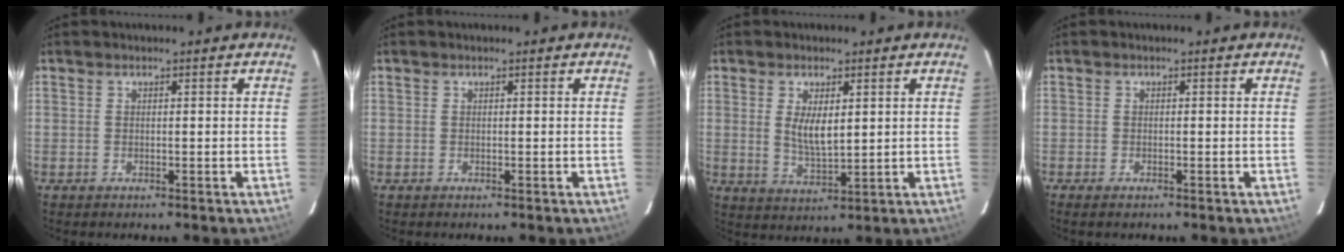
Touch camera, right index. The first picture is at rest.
{"total": 0.0}
{"total": 5.8, "force": [1.3, 2.4, 5.1], "torque": [-0.090, -0.007, 0.029]}
{"total": 1.4, "force": [-1.1, 0.4, 0.8], "torque": [-0.018, -0.004, -0.019]}